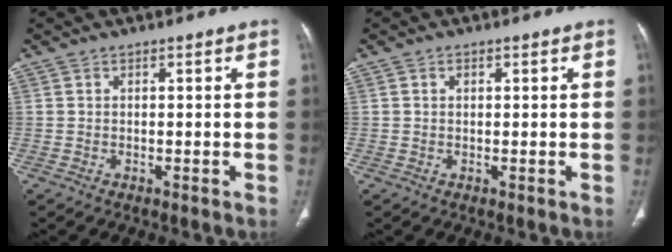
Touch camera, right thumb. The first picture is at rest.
{"total": 1.0, "force": [0.3, 0.7, 0.6], "torque": [-0.010, 0.000, 0.005]}